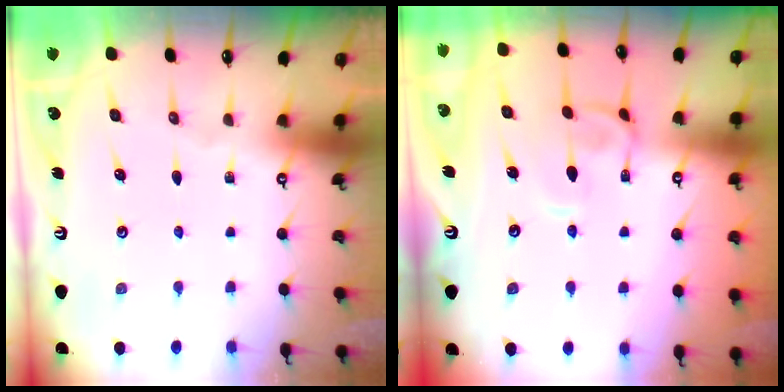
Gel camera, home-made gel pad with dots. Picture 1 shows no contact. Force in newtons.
{"total": 1.0, "press": 0.8, "slide": 0.6}